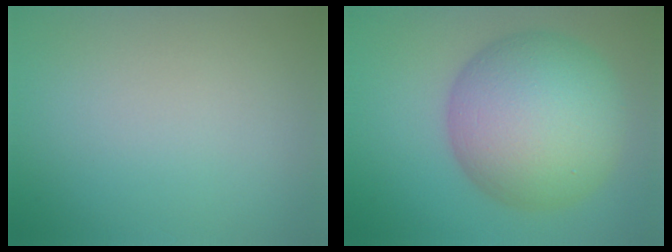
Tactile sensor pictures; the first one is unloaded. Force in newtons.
{"total": 12.4, "press": 12.4, "slide": 0.3}